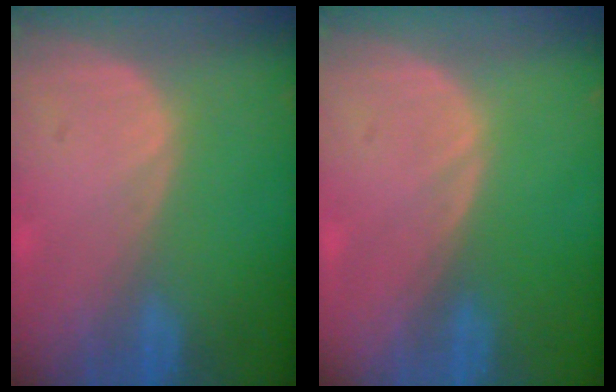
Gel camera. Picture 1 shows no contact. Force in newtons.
{"total": 0.0}